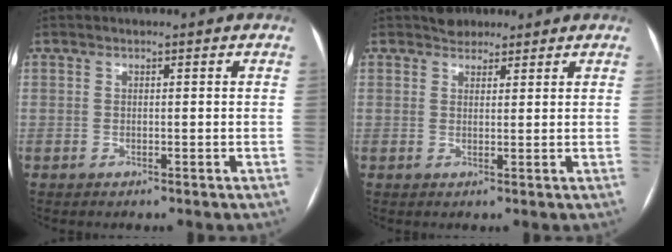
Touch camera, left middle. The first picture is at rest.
{"total": 2.7, "force": [2.2, 1.5, 0.4], "torque": [-0.005, 0.010, 0.034]}